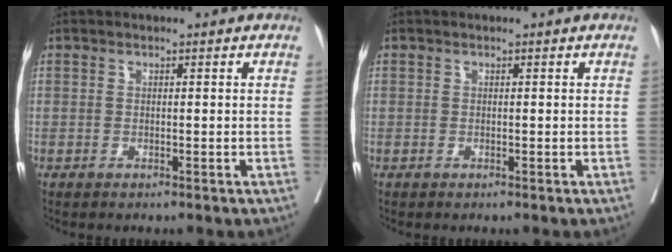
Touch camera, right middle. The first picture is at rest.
{"total": 0.0}